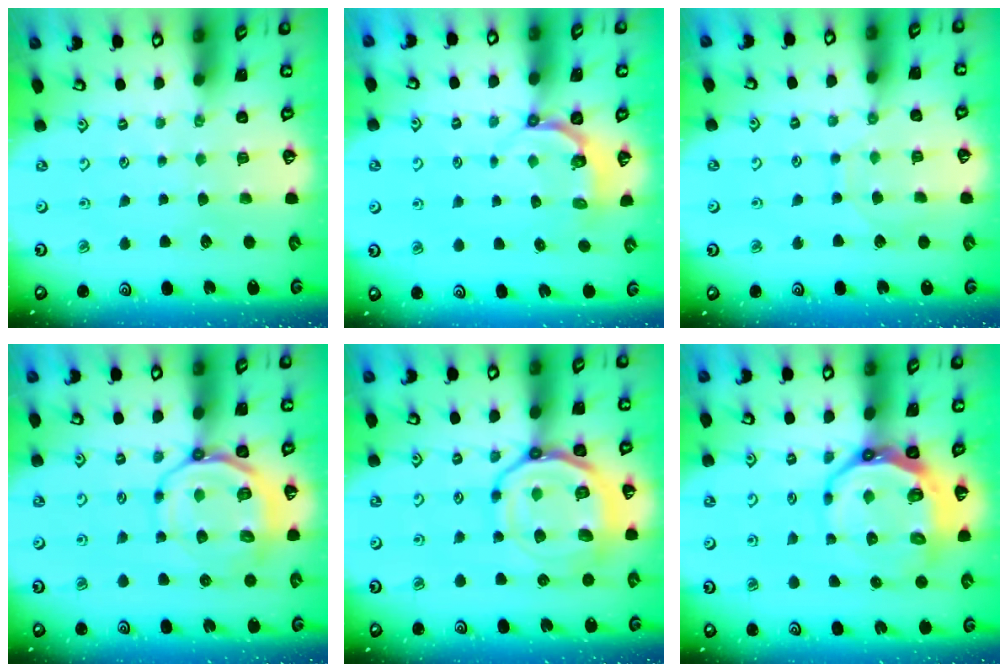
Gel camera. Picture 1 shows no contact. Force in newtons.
{"total": 4.5, "press": 3.6, "slide": 2.6}
{"total": 5.6, "press": 5.5, "slide": 0.5}
{"total": 11.5, "press": 11.2, "slide": 2.6}
{"total": 17.7, "press": 17.6, "slide": 1.8}
{"total": 13.2, "press": 12.5, "slide": 4.3}